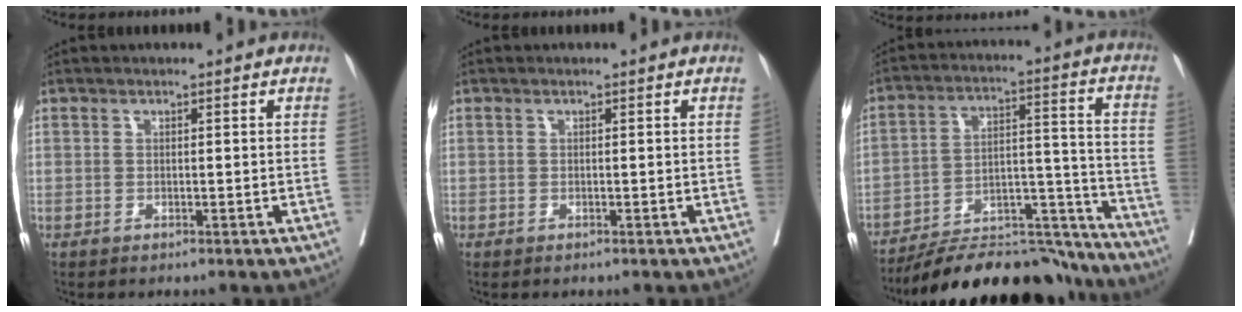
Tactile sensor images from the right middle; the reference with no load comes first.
{"total": 0.5, "force": [0.5, -0.3, 0.1], "torque": [-0.005, 0.000, 0.007]}
{"total": 23.0, "force": [-21.3, 4.5, 7.5], "torque": [-0.091, 0.029, -0.314]}